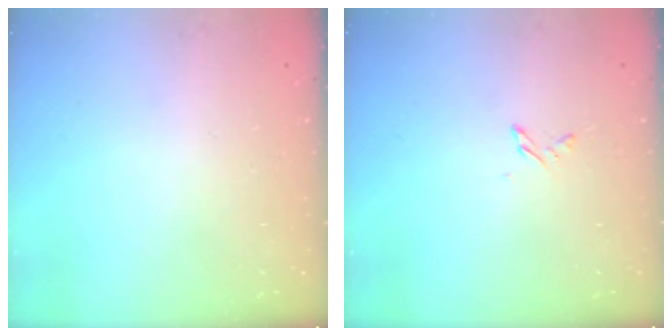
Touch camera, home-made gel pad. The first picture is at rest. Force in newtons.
{"total": 2.6, "press": 2.6, "slide": 0.3}